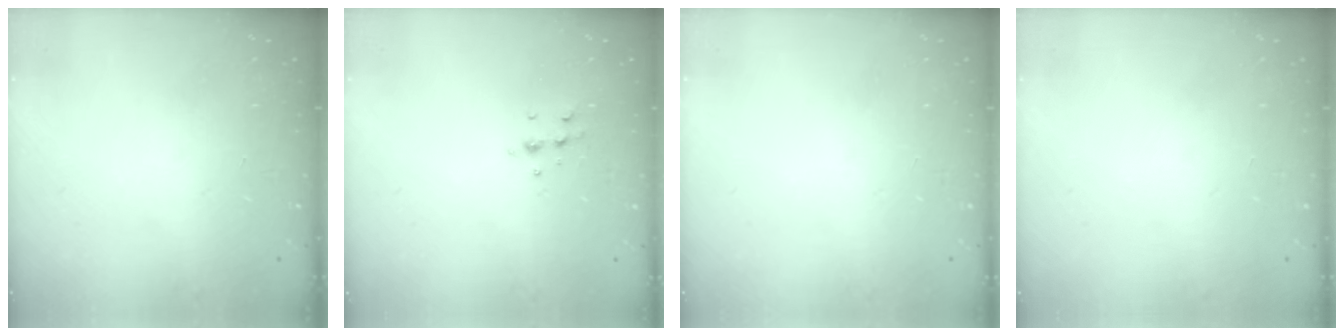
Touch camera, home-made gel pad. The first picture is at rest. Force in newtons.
{"total": 5.8, "press": 5.7, "slide": 1.2}
{"total": 0.0}
{"total": 0.0}